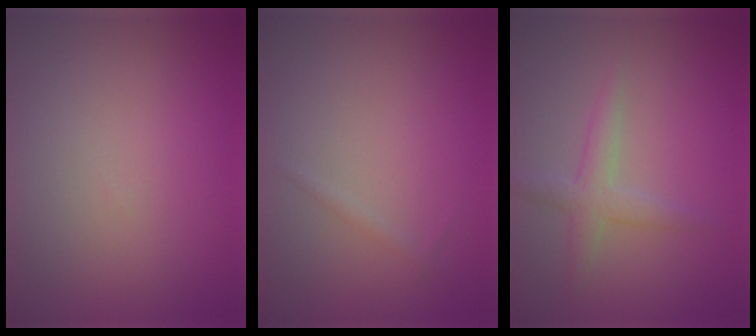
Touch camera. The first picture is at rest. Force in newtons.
{"total": 0.5, "press": 0.5, "slide": 0.0}
{"total": 2.4, "press": 2.4, "slide": 0.1}